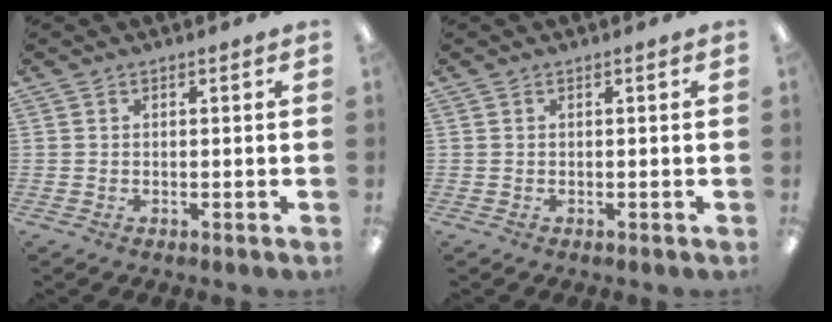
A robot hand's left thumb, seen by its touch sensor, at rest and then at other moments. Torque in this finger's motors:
{"motor_torque": [-0.02, -0.02, 0.08, -0.03, 0.00]}